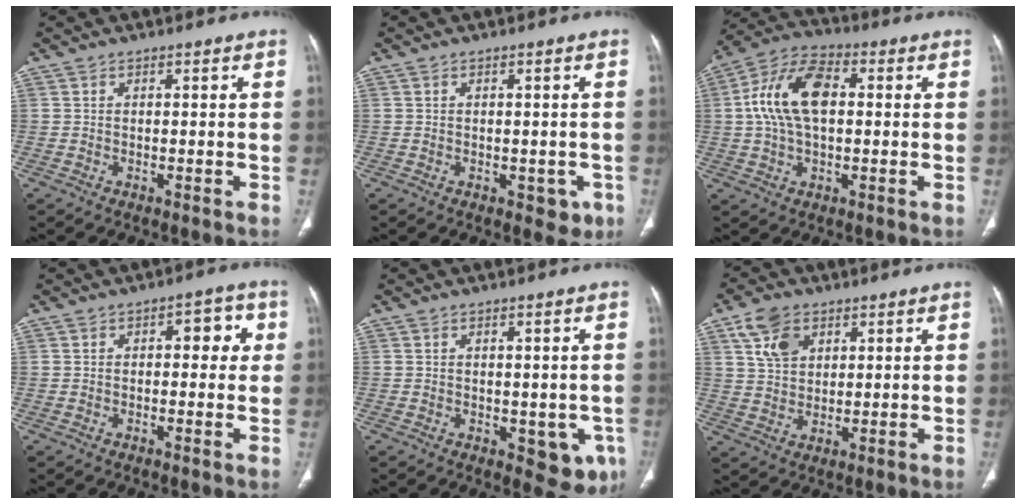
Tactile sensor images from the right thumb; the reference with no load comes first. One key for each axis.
{"total": 3.2, "fx": -0.9, "fy": 2.3, "fz": 2.1, "tx": -0.002, "ty": 0.001, "tz": -0.005}
{"total": 13.9, "fx": 1.7, "fy": 8.0, "fz": 11.2, "tx": -0.215, "ty": 0.029, "tz": 0.024}
{"total": 5.0, "fx": 1.0, "fy": 2.8, "fz": 4.1, "tx": -0.024, "ty": 0.009, "tz": 0.005}
{"total": 6.2, "fx": -1.2, "fy": 3.7, "fz": 4.8, "tx": -0.027, "ty": -0.009, "tz": -0.004}
{"total": 7.8, "fx": 3.7, "fy": 5.3, "fz": 4.4, "tx": -0.062, "ty": -0.012, "tz": 0.075}